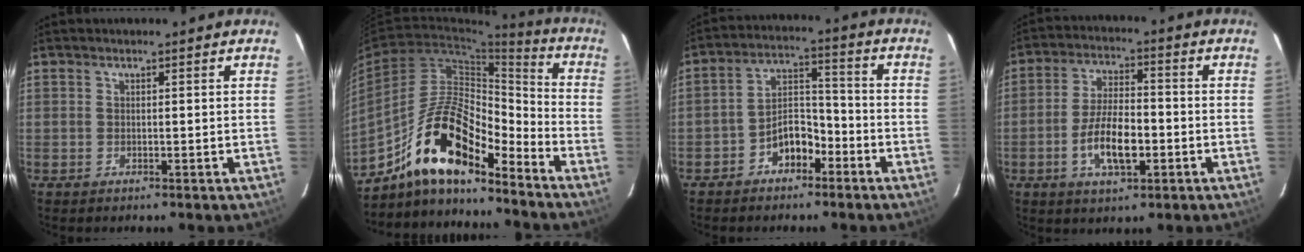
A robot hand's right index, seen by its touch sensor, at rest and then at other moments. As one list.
[{"total": 16.6, "force": [-12.2, 4.9, 10.1], "torque": [-0.186, 0.014, -0.223]}, {"total": 7.2, "force": [-4.4, 4.3, 3.7], "torque": [-0.069, 0.032, -0.068]}, {"total": 9.6, "force": [-3.1, 3.9, 8.2], "torque": [-0.164, 0.002, -0.053]}]